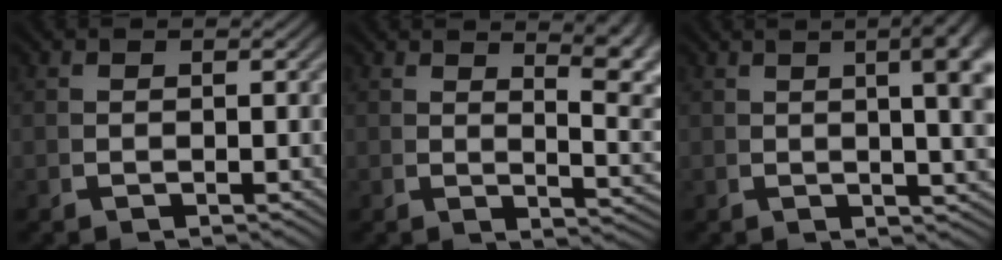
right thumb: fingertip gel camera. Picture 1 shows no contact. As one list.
[{"total": 5.9, "force": [2.1, 2.2, 5.1], "torque": [-0.046, -0.006, 0.037]}, {"total": 8.7, "force": [2.6, 3.3, 7.6], "torque": [-0.068, 0.023, 0.030]}]